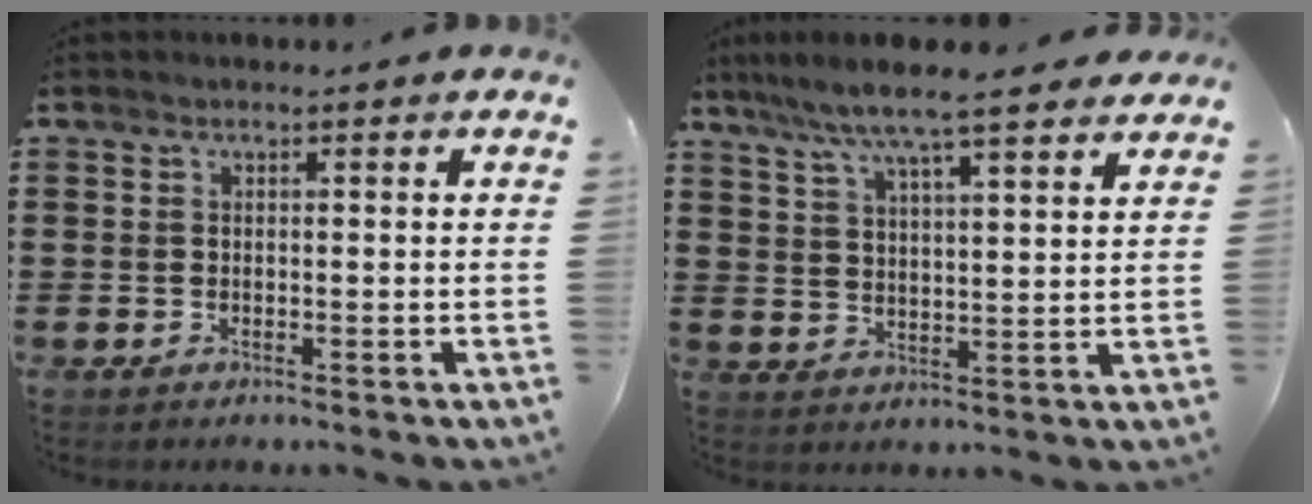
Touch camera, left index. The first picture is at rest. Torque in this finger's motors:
{"motor_torque": [2.14, 0.00, 0.42, 0.21]}